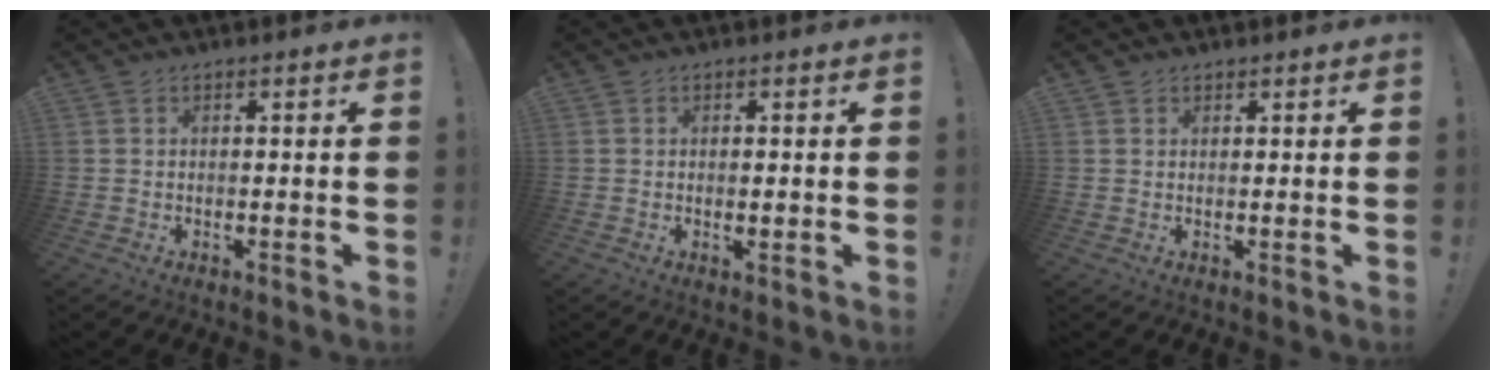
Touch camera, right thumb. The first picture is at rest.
{"total": 0.9, "force": [0.2, 0.4, 0.8], "torque": [-0.007, -0.002, 0.002]}
{"total": 1.0, "force": [0.8, 0.5, 0.1], "torque": [0.003, -0.004, 0.016]}